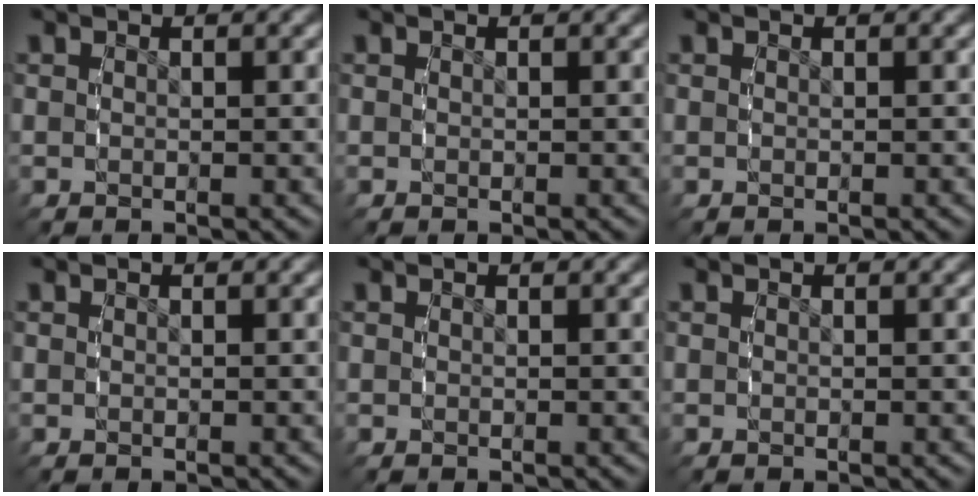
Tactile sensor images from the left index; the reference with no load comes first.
{"total": 0.0}
{"total": 0.0}
{"total": 0.0}
{"total": 0.0}
{"total": 0.0}